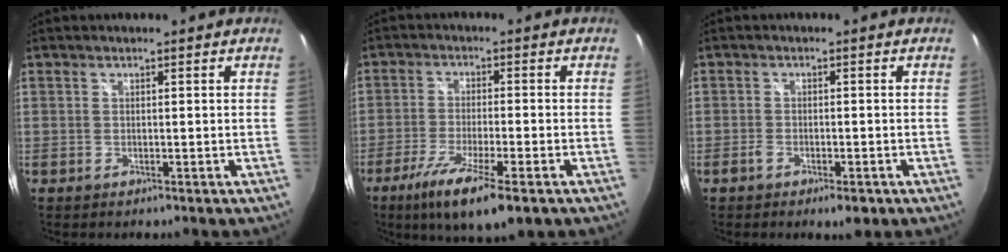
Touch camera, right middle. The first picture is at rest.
{"total": 11.4, "force": [-6.7, 1.8, 9.0], "torque": [-0.187, -0.042, -0.119]}
{"total": 3.8, "force": [-2.5, 1.7, 2.4], "torque": [-0.056, -0.006, -0.045]}